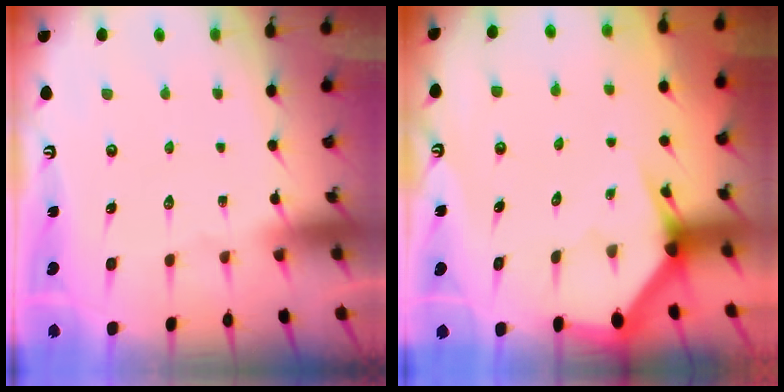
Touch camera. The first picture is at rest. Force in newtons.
{"total": 2.8, "press": 2.8, "slide": 0.0}